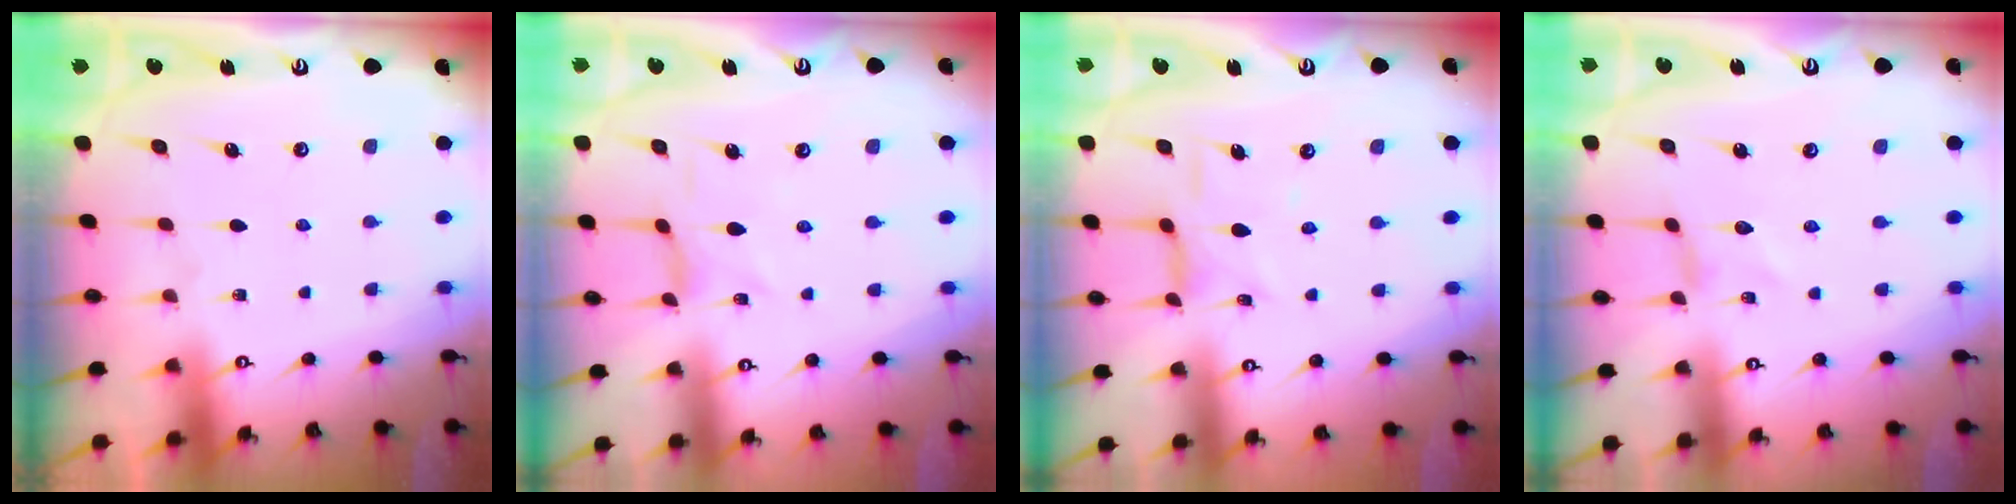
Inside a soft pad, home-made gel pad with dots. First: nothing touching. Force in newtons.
{"total": 1.8, "press": 1.8, "slide": 0.3}
{"total": 6.9, "press": 6.9, "slide": 0.6}
{"total": 0.0}